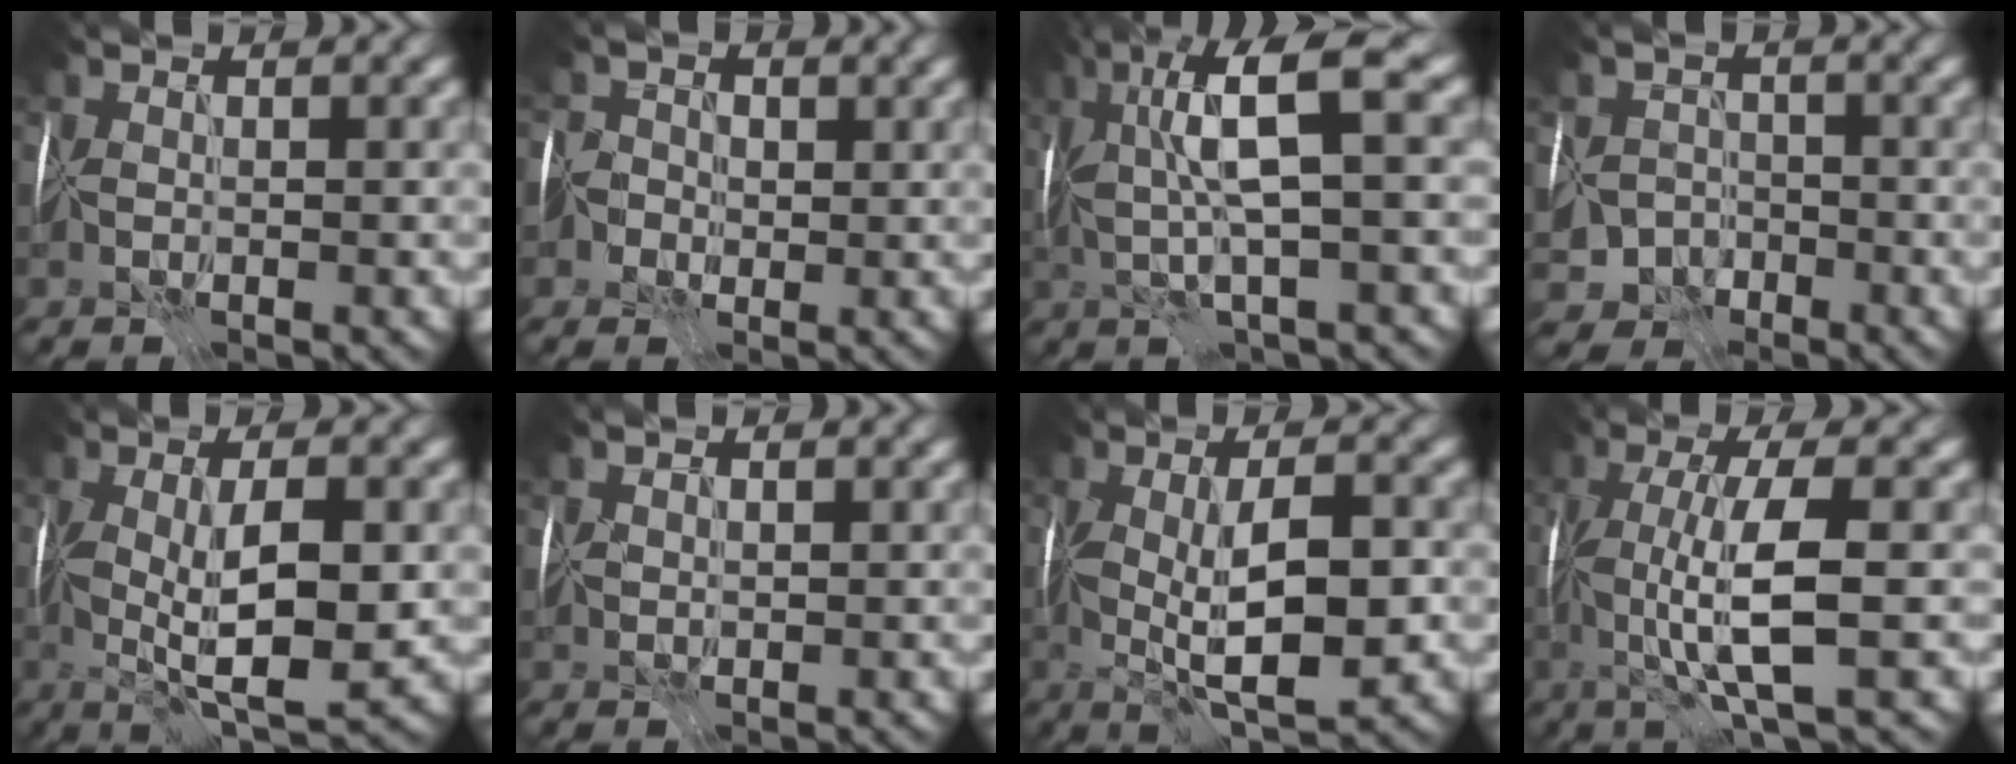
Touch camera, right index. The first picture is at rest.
{"total": 4.0, "force": [-0.4, 3.7, 1.3], "torque": [-0.002, 0.025, -0.036]}
{"total": 7.6, "force": [1.9, 1.5, 7.2], "torque": [-0.143, 0.011, 0.034]}
{"total": 5.9, "force": [-3.6, 4.5, 1.3], "torque": [0.002, -0.009, -0.059]}
{"total": 8.1, "force": [-0.4, 2.4, 7.7], "torque": [-0.133, -0.003, -0.005]}
{"total": 1.4, "force": [0.9, 0.8, 0.7], "torque": [-0.014, 0.003, 0.019]}
{"total": 8.5, "force": [-0.7, 2.8, 8.0], "torque": [-0.135, -0.003, -0.010]}
{"total": 6.6, "force": [-0.5, 1.4, 6.5], "torque": [-0.124, -0.002, -0.010]}